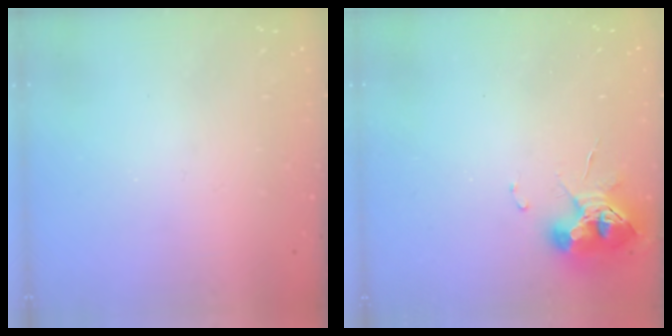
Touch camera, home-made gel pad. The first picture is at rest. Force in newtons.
{"total": 9.9, "press": 9.9, "slide": 0.8}